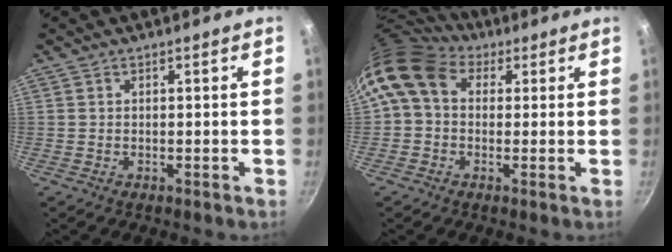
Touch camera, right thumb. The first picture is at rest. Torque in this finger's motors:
{"motor_torque": [2.13, 2.13, 1.17, -0.68, 0.50]}